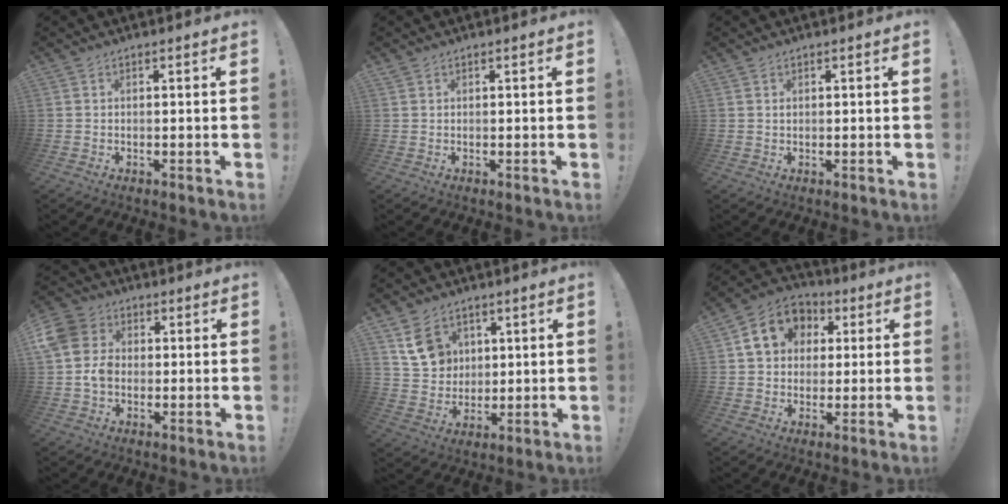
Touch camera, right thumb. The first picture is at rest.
{"total": 0.6, "force": [0.5, 0.3, 0.1], "torque": [0.007, -0.004, 0.008]}
{"total": 0.6, "force": [0.2, 0.4, 0.2], "torque": [-0.007, 0.001, 0.005]}
{"total": 9.3, "force": [-0.8, 7.9, 4.8], "torque": [-0.093, 0.011, -0.011]}
{"total": 10.1, "force": [5.0, 8.2, 3.0], "torque": [-0.036, -0.025, 0.101]}
{"total": 13.2, "force": [4.0, 11.0, 6.1], "torque": [-0.087, 0.000, 0.084]}